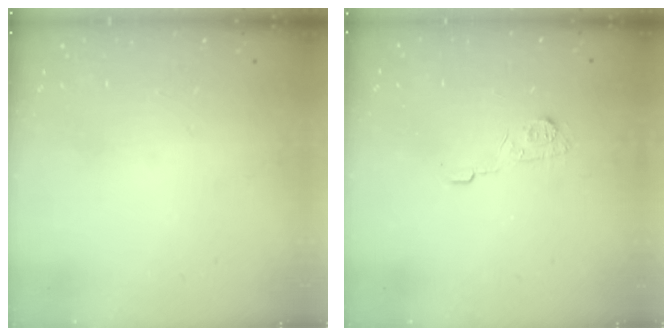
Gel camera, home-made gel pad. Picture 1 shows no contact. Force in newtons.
{"total": 6.2, "press": 6.2, "slide": 0.8}